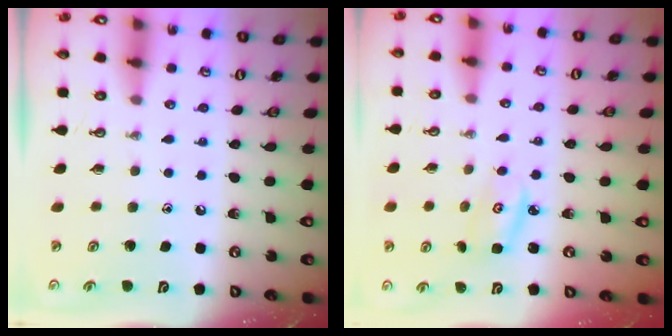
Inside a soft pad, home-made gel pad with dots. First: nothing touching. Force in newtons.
{"total": 2.9, "press": 2.9, "slide": 0.2}